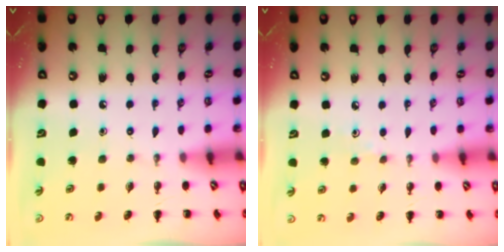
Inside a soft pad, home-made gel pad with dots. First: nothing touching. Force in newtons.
{"total": 2.7, "press": 2.5, "slide": 0.9}